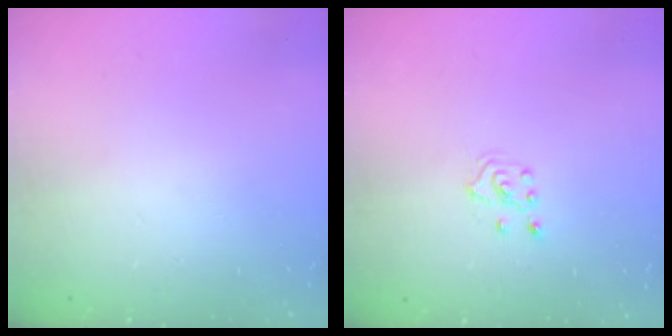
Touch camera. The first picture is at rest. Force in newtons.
{"total": 3.0, "press": 2.9, "slide": 0.7}